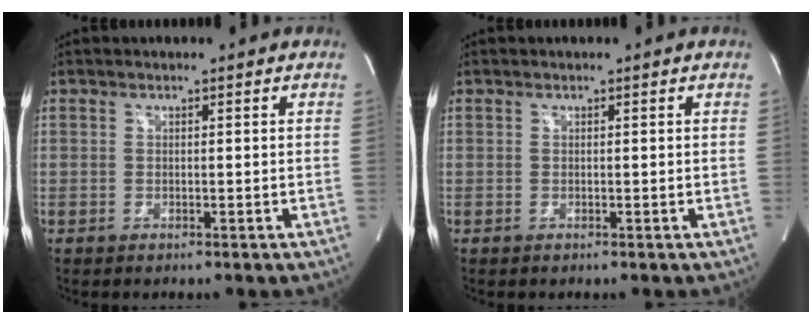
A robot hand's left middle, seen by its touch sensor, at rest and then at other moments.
{"total": 0.0}